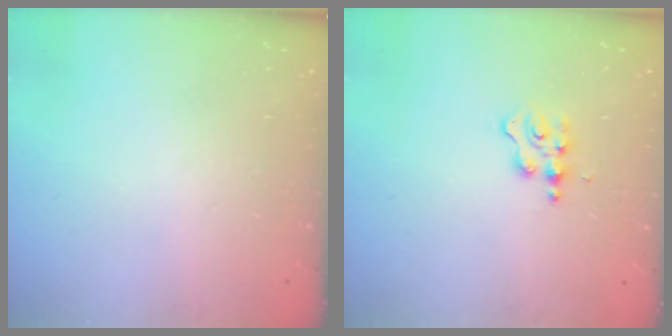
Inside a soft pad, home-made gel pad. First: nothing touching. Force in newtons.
{"total": 3.1, "press": 3.1, "slide": 0.4}